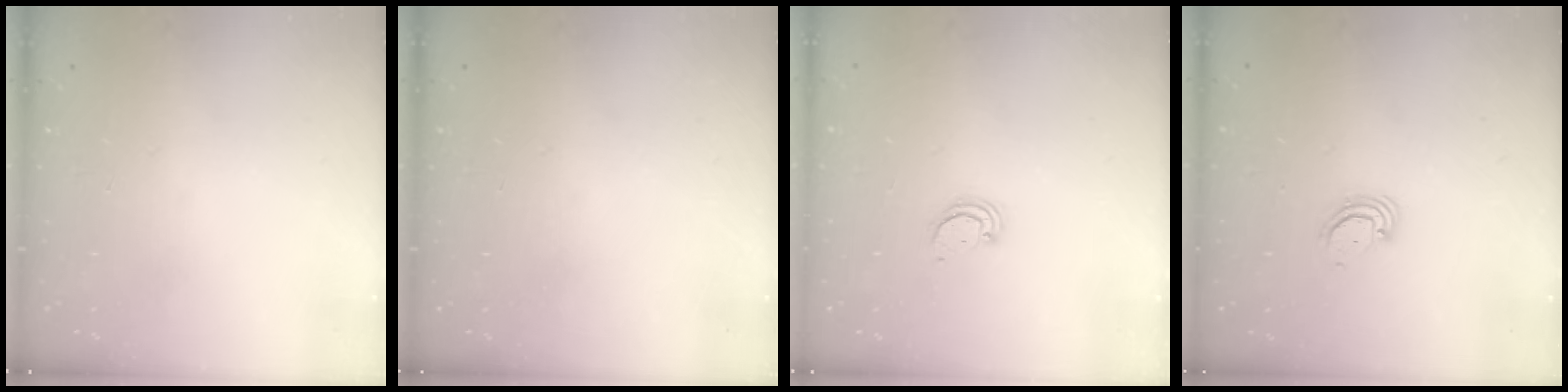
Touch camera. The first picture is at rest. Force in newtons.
{"total": 0.0}
{"total": 2.2, "press": 2.2, "slide": 0.2}
{"total": 2.9, "press": 2.9, "slide": 0.2}